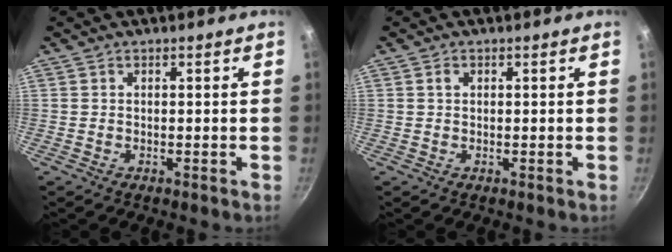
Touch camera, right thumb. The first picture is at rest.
{"total": 0.9, "force": [0.3, 0.7, 0.5], "torque": [-0.007, 0.004, 0.004]}